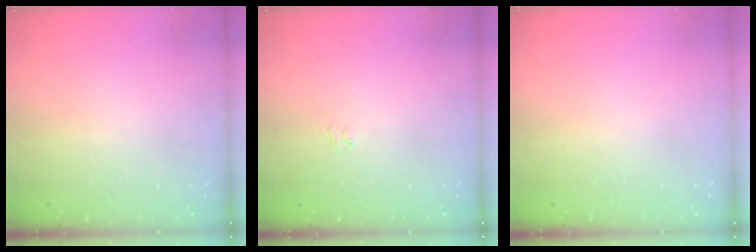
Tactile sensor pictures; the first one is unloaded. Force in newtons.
{"total": 3.1, "press": 3.0, "slide": 0.3}
{"total": 0.0}